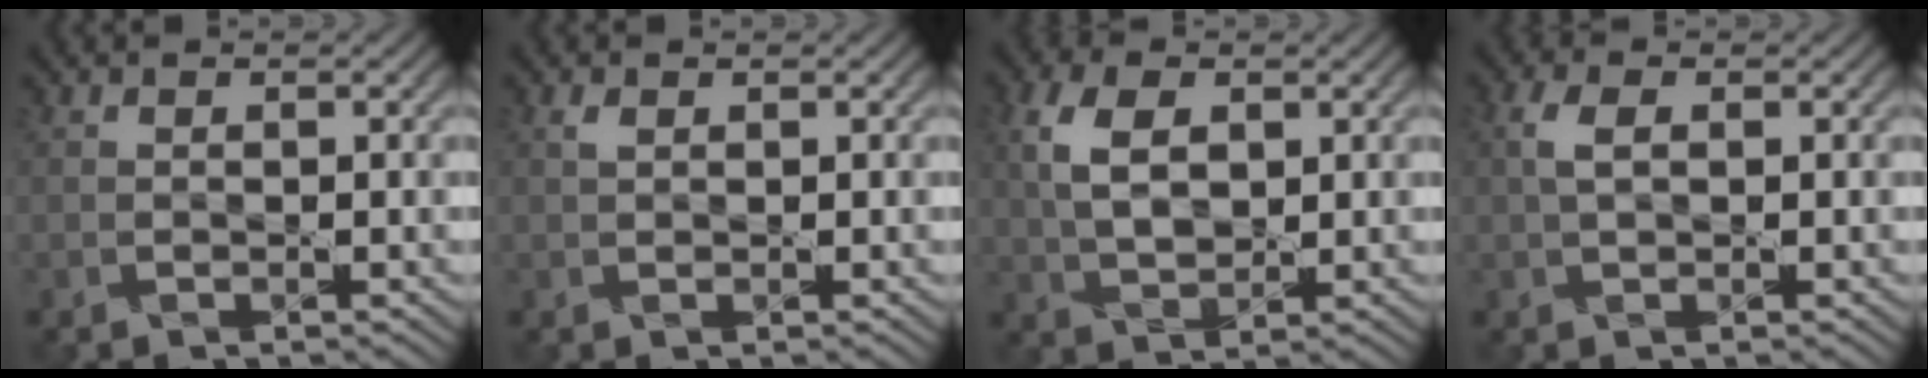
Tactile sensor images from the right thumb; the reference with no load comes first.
{"total": 0.8, "force": [0.6, 0.4, 0.5], "torque": [-0.013, 0.001, 0.009]}
{"total": 5.8, "force": [1.8, 3.4, 4.3], "torque": [-0.101, 0.007, 0.031]}
{"total": 2.3, "force": [0.6, 1.1, 1.9], "torque": [-0.048, 0.005, 0.008]}